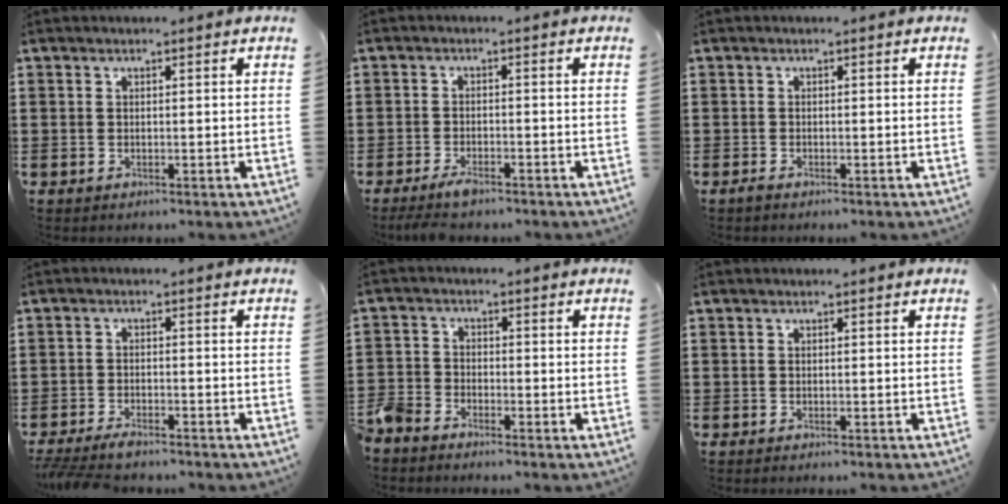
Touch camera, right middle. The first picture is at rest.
{"total": 2.7, "force": [-2.2, 0.7, 1.4], "torque": [-0.031, 0.000, -0.044]}
{"total": 0.6, "force": [-0.4, 0.1, 0.3], "torque": [-0.007, -0.003, -0.008]}
{"total": 2.7, "force": [-2.5, 0.4, 0.9], "torque": [-0.024, 0.000, -0.053]}
{"total": 3.7, "force": [-3.5, 1.1, 0.3], "torque": [-0.036, -0.006, -0.081]}
{"total": 0.0}